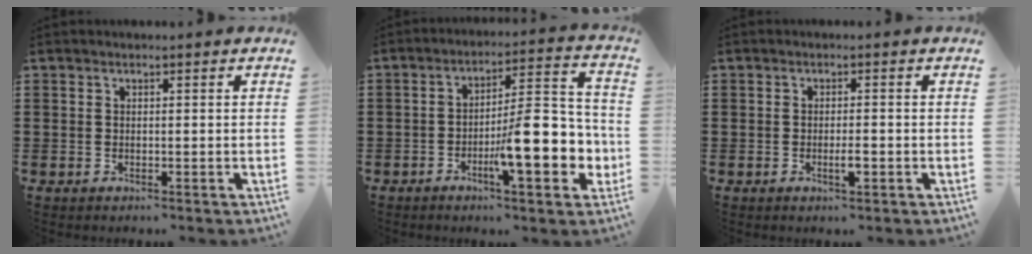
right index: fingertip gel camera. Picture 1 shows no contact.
{"total": 12.6, "force": [-3.9, 3.5, 11.4], "torque": [-0.166, -0.011, -0.071]}
{"total": 2.1, "force": [-0.7, 0.5, 1.9], "torque": [-0.033, 0.001, -0.013]}